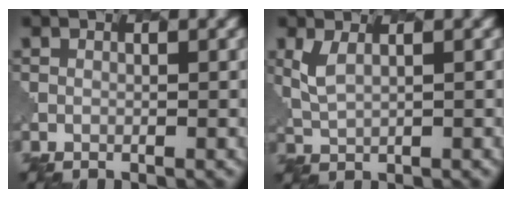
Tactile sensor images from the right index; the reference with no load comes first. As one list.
[{"total": 1.9, "force": [1.2, 0.7, 1.3], "torque": [-0.036, -0.005, 0.028]}]